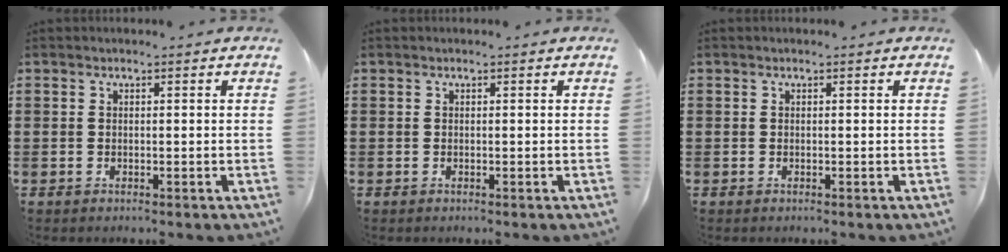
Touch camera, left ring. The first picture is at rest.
{"total": 0.0}
{"total": 0.0}